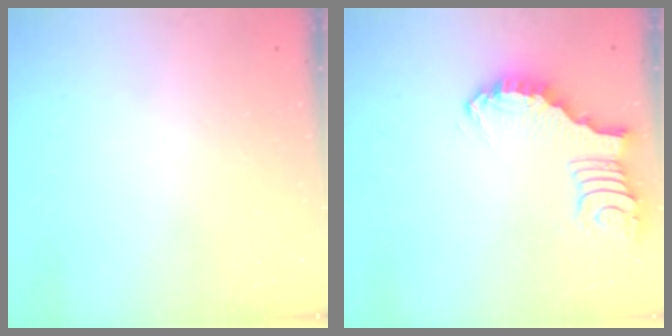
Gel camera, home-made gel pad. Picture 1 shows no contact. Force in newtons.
{"total": 2.1, "press": 2.1, "slide": 0.4}